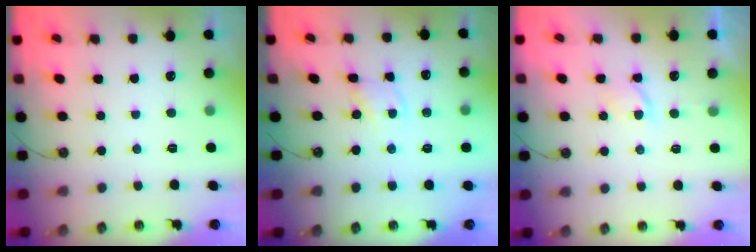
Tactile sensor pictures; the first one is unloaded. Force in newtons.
{"total": 1.9, "press": 1.9, "slide": 0.2}
{"total": 3.1, "press": 3.1, "slide": 0.4}